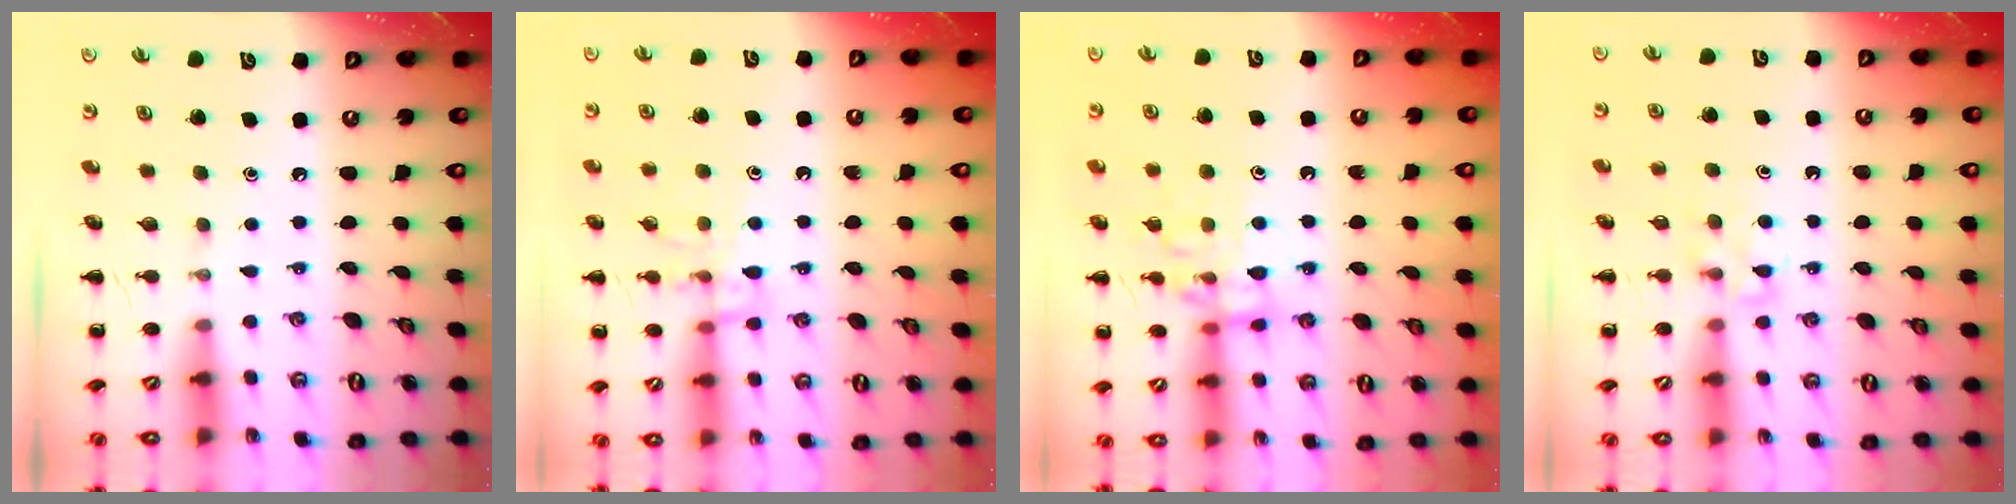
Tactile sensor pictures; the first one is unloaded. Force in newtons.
{"total": 11.0, "press": 10.9, "slide": 1.0}
{"total": 11.7, "press": 11.6, "slide": 1.1}
{"total": 6.3, "press": 6.1, "slide": 1.6}